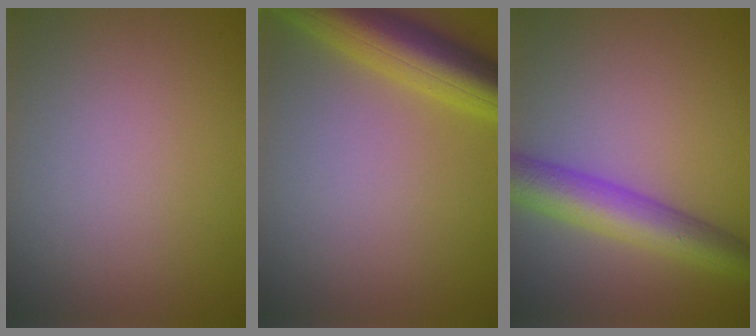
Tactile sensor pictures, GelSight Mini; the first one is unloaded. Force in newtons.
{"total": 7.5, "press": 7.5, "slide": 0.4}
{"total": 6.0, "press": 6.0, "slide": 0.2}